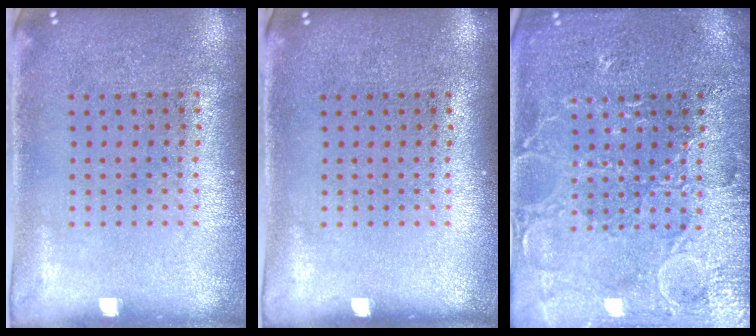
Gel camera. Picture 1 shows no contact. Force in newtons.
{"total": 0.0}
{"total": 5.1, "press": 5.0, "slide": 0.7}